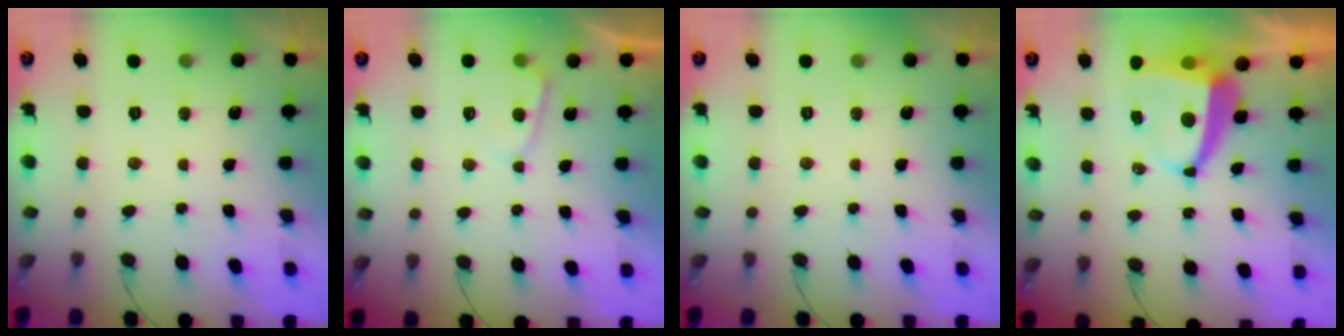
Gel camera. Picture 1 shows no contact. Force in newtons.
{"total": 2.1, "press": 2.1, "slide": 0.3}
{"total": 0.0}
{"total": 7.3, "press": 7.3, "slide": 1.0}